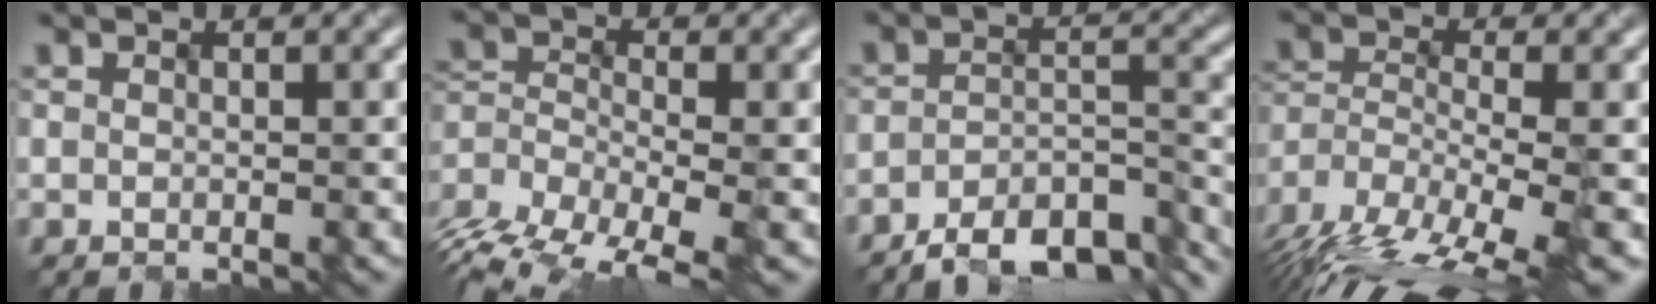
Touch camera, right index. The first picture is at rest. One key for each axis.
{"total": 8.5, "fx": -5.5, "fy": 4.3, "fz": 4.9, "tx": -0.093, "ty": -0.003, "tz": -0.079}
{"total": 8.1, "fx": -6.5, "fy": 2.4, "fz": 4.2, "tx": -0.066, "ty": -0.011, "tz": -0.102}
{"total": 13.7, "fx": -9.4, "fy": 5.2, "fz": 8.5, "tx": -0.160, "ty": -0.007, "tz": -0.129}